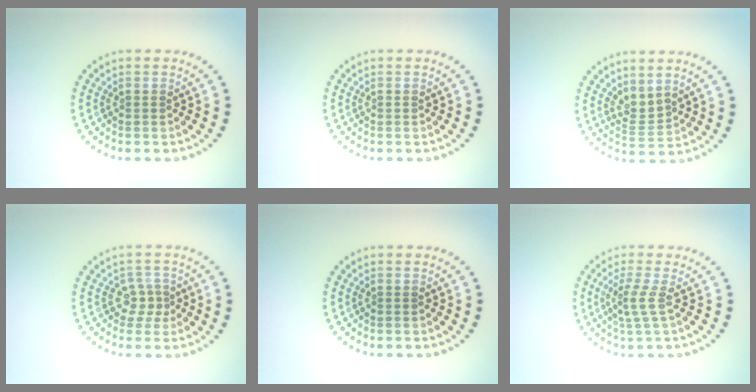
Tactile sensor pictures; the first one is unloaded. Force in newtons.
{"total": 0.0}
{"total": 1.9, "press": 1.4, "slide": 1.3}
{"total": 1.9, "press": 1.5, "slide": 1.2}
{"total": 0.0}
{"total": 2.0, "press": 1.3, "slide": 1.5}